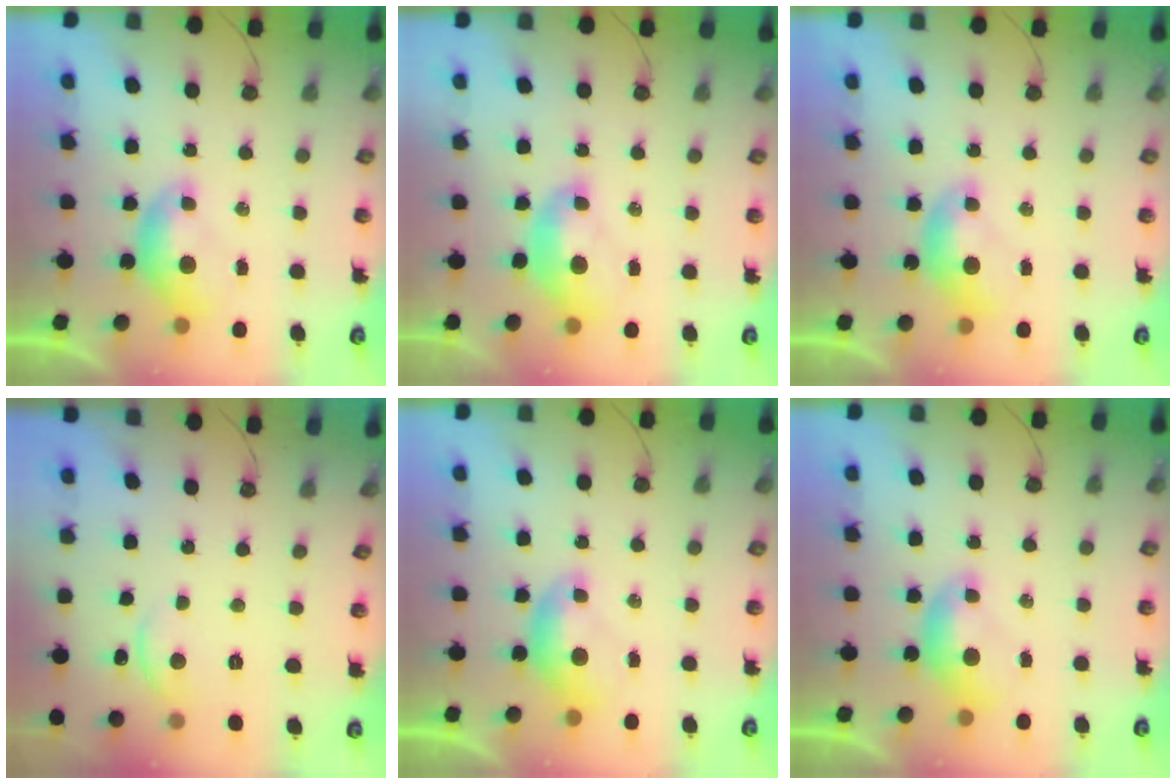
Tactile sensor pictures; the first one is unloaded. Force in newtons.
{"total": 2.1, "press": 2.0, "slide": 0.7}
{"total": 0.0}
{"total": 1.8, "press": 1.7, "slide": 0.6}
{"total": 0.0}
{"total": 0.0}